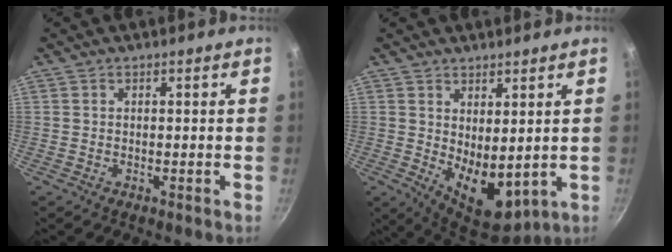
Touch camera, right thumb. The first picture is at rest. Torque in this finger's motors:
{"motor_torque": [-0.18, 1.33, 1.13, 0.01, 0.20]}